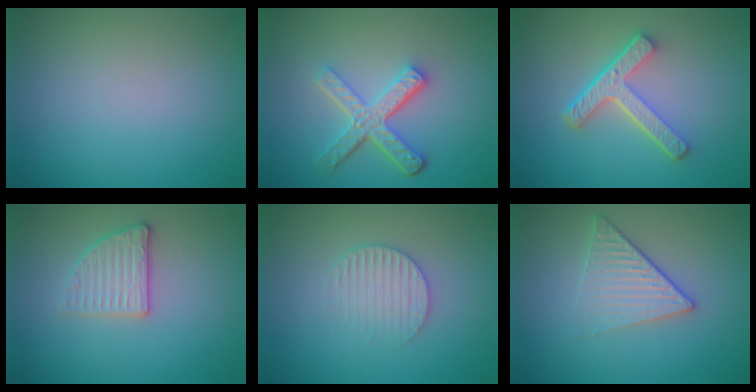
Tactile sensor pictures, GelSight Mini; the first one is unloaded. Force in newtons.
{"total": 4.7, "press": 3.4, "slide": 3.2}
{"total": 4.4, "press": 3.2, "slide": 3.0}
{"total": 2.6, "press": 2.3, "slide": 1.2}
{"total": 2.5, "press": 2.5, "slide": 0.4}
{"total": 3.4, "press": 2.8, "slide": 1.9}